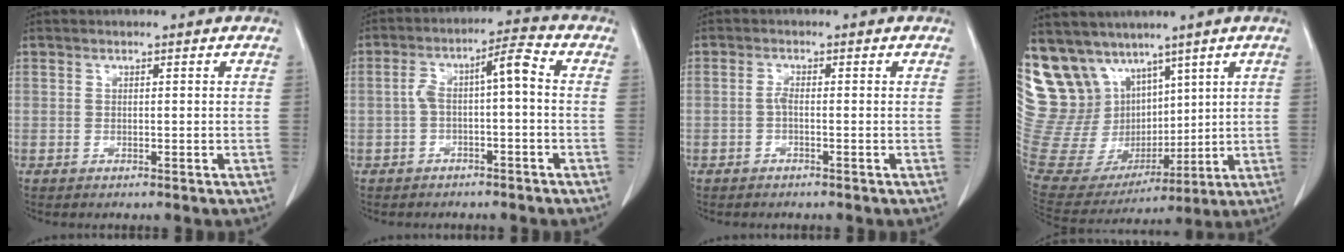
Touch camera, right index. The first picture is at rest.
{"total": 6.1, "force": [-0.5, 1.3, 6.0], "torque": [-0.109, 0.037, -0.003]}
{"total": 1.0, "force": [-0.3, 0.3, 0.9], "torque": [-0.017, 0.005, -0.007]}
{"total": 21.3, "force": [12.3, 15.0, 8.9], "torque": [-0.216, 0.055, 0.266]}